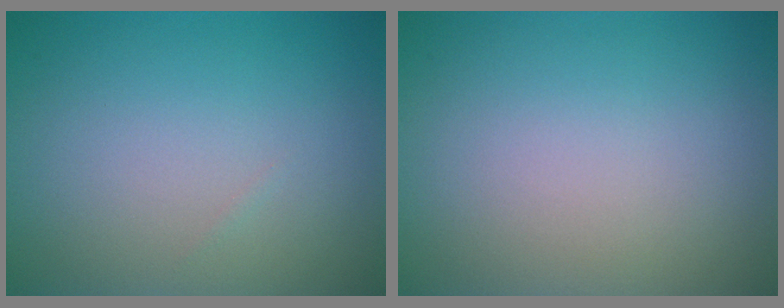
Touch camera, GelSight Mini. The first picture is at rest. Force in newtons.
{"total": 0.0}